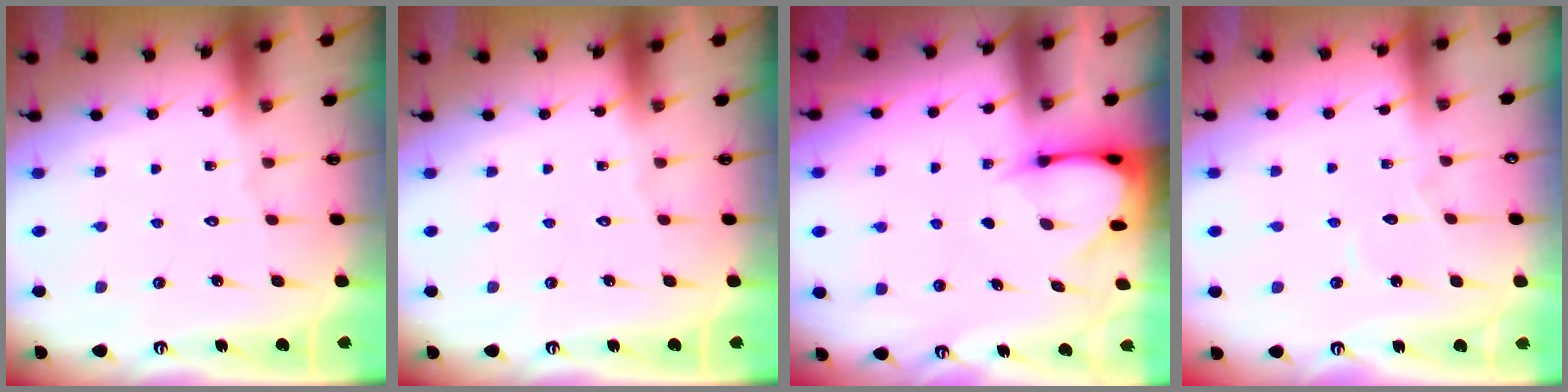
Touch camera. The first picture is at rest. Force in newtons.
{"total": 0.0}
{"total": 3.6, "press": 3.6, "slide": 0.3}
{"total": 3.7, "press": 3.7, "slide": 0.0}